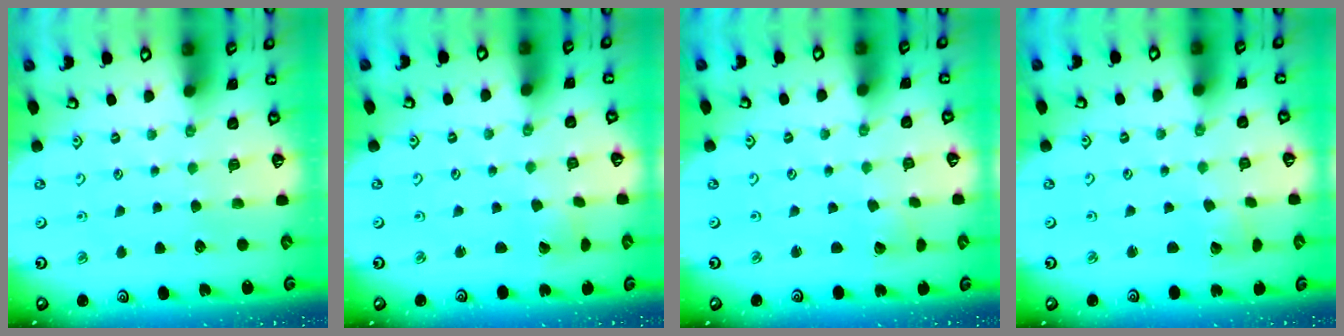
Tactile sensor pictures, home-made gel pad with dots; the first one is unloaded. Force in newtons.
{"total": 1.8, "press": 1.8, "slide": 0.1}
{"total": 2.0, "press": 2.0, "slide": 0.1}
{"total": 2.2, "press": 2.2, "slide": 0.1}